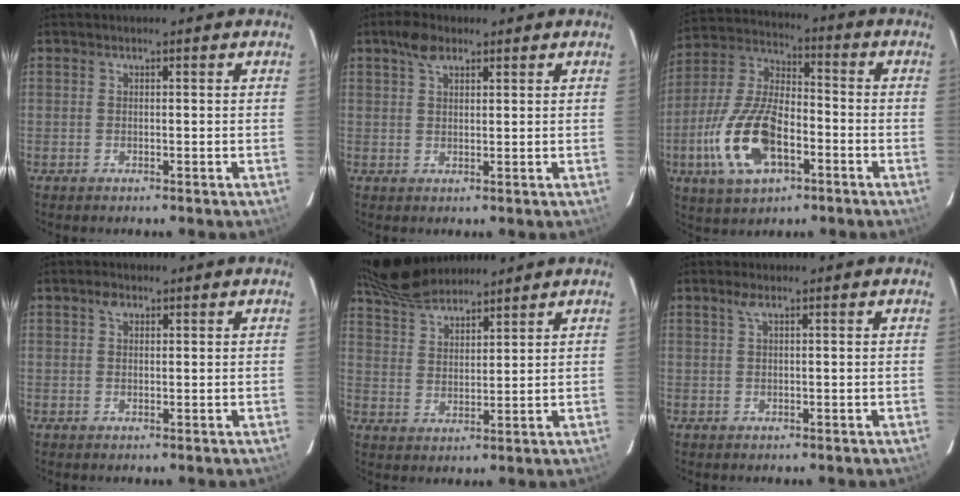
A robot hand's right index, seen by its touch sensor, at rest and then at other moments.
{"total": 4.0, "force": [2.5, 2.0, 2.4], "torque": [-0.041, 0.012, 0.045]}
{"total": 17.1, "force": [-6.2, 8.4, 13.5], "torque": [-0.295, -0.002, -0.111]}
{"total": 1.8, "force": [1.0, 1.1, 1.0], "torque": [-0.015, 0.008, 0.017]}
{"total": 10.6, "force": [9.7, 2.4, 3.5], "torque": [-0.079, 0.025, 0.180]}
{"total": 1.3, "force": [0.8, 0.0, 1.1], "torque": [-0.020, 0.005, 0.015]}